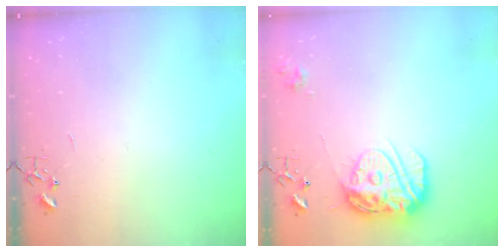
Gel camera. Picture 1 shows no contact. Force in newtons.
{"total": 15.4, "press": 15.3, "slide": 1.4}